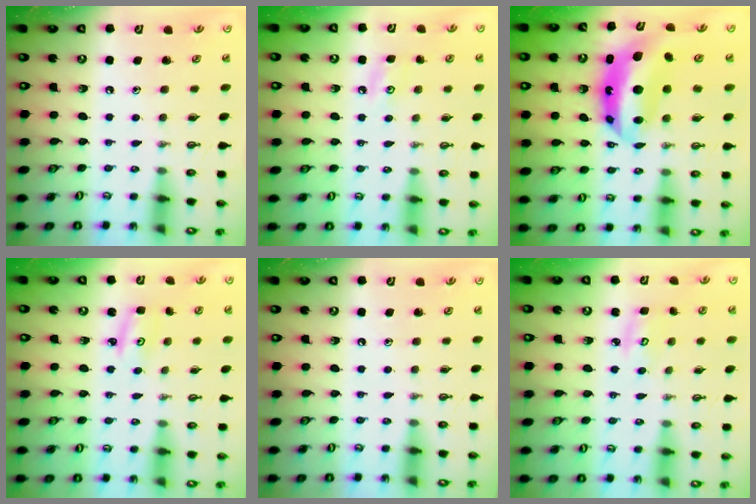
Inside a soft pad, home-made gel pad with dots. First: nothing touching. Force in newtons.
{"total": 4.7, "press": 4.6, "slide": 0.7}
{"total": 8.9, "press": 8.8, "slide": 1.0}
{"total": 2.7, "press": 2.7, "slide": 0.2}
{"total": 0.0}
{"total": 2.9, "press": 2.9, "slide": 0.1}